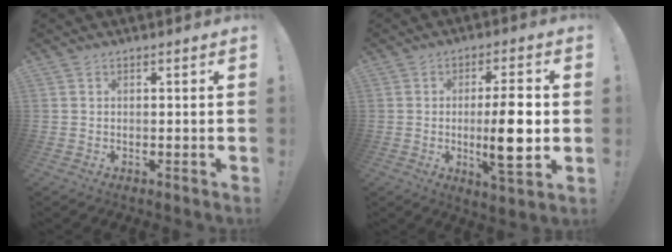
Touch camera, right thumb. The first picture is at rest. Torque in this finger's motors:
{"motor_torque": [1.86, 3.14, 0.23, 0.21, 0.23]}